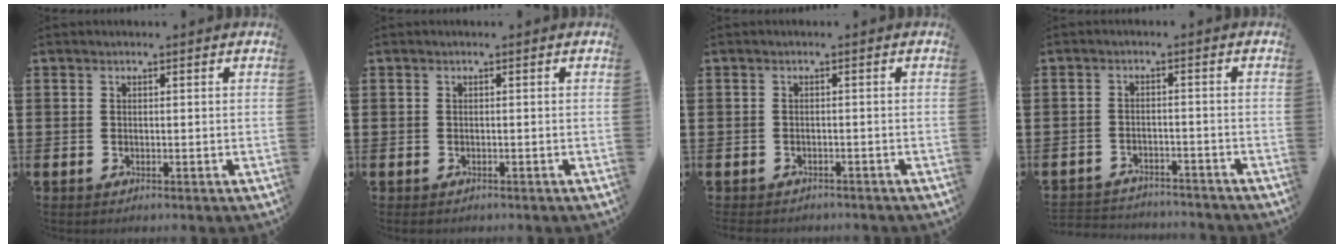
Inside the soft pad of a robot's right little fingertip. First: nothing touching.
{"total": 0.0}
{"total": 0.8, "force": [-0.7, 0.2, 0.0], "torque": [-0.002, -0.001, -0.016]}
{"total": 2.7, "force": [-2.6, 0.2, -0.3], "torque": [-0.002, 0.000, -0.059]}